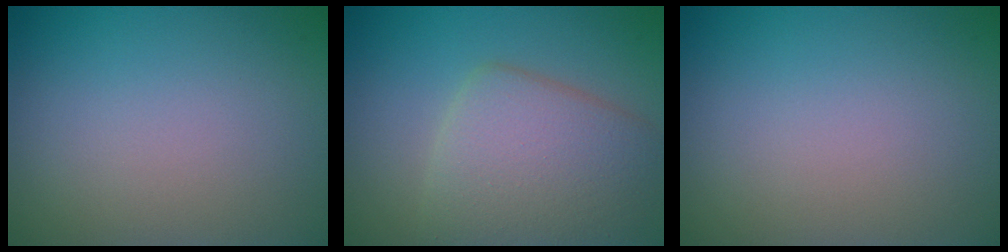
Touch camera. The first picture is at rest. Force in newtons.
{"total": 5.7, "press": 5.7, "slide": 0.3}
{"total": 0.0}